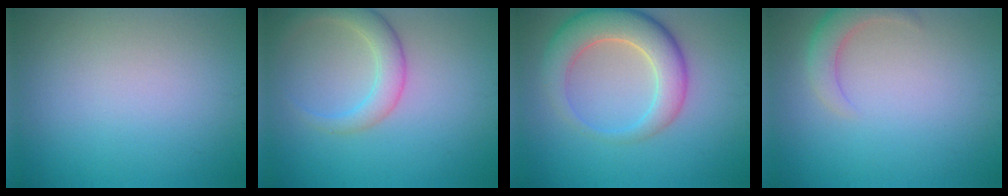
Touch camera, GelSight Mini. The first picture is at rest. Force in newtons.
{"total": 3.3, "press": 3.3, "slide": 0.1}
{"total": 6.4, "press": 6.4, "slide": 0.4}
{"total": 2.7, "press": 2.7, "slide": 0.3}